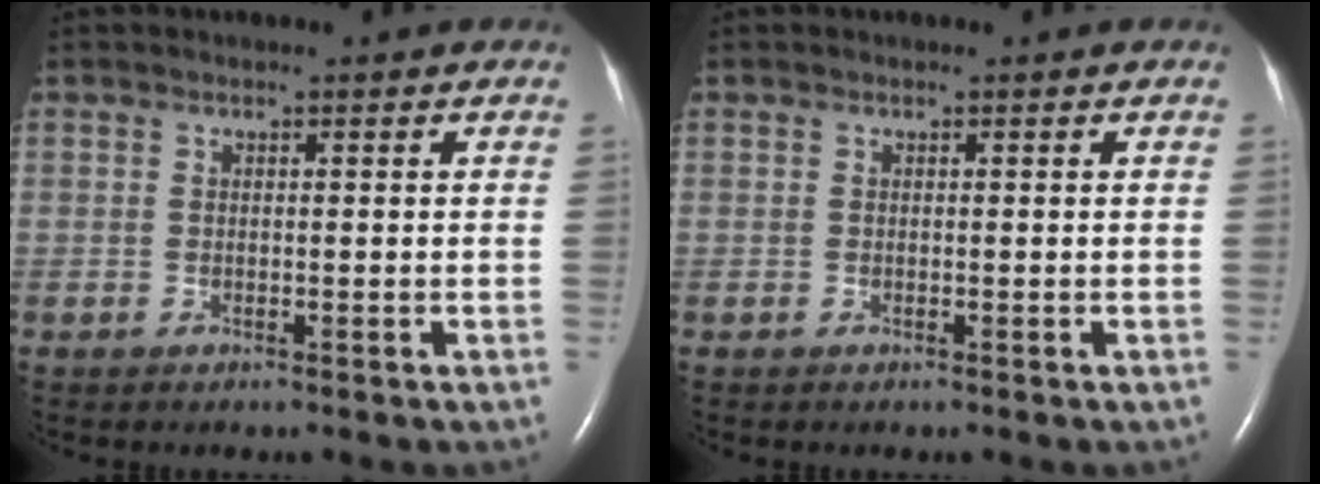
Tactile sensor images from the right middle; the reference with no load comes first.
{"total": 0.0}